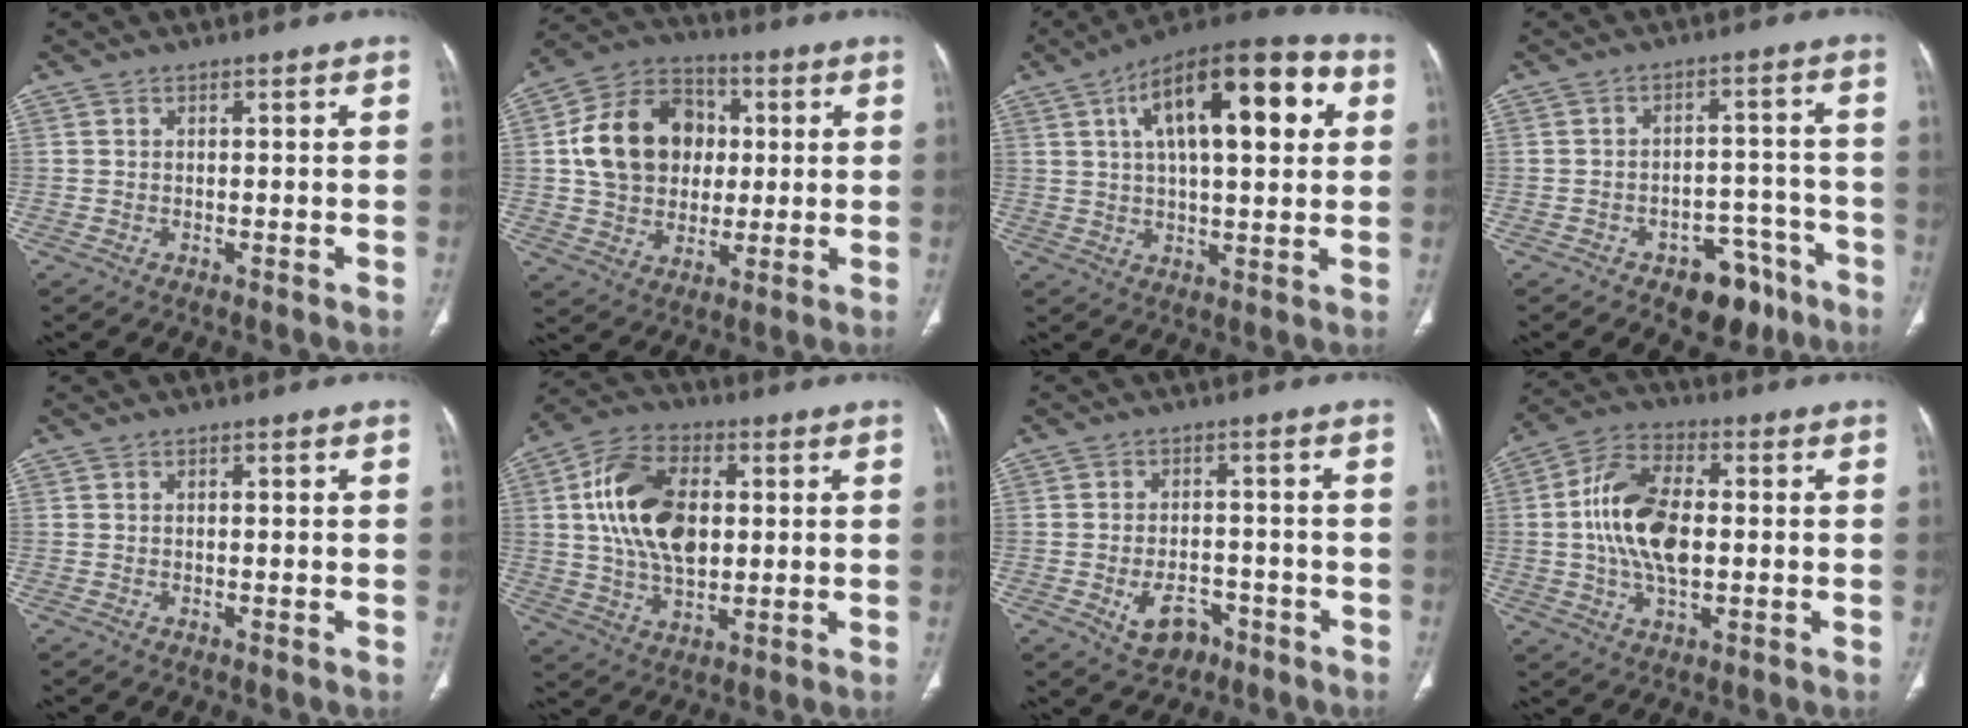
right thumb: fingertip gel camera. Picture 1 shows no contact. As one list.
[{"total": 17.1, "force": [2.2, 13.7, 10.0], "torque": [-0.150, 0.018, 0.037]}, {"total": 21.2, "force": [6.5, 8.5, 18.3], "torque": [-0.265, 0.014, 0.091]}, {"total": 9.6, "force": [-6.3, 5.6, 4.6], "torque": [-0.027, 0.053, -0.083]}, {"total": 0.6, "force": [0.1, 0.2, 0.5], "torque": [-0.012, 0.001, 0.002]}, {"total": 16.6, "force": [2.5, 10.2, 12.9], "torque": [-0.222, 0.006, 0.043]}, {"total": 6.6, "force": [-3.2, 4.4, 3.7], "torque": [-0.045, 0.026, -0.043]}, {"total": 14.5, "force": [0.2, 8.1, 12.1], "torque": [-0.229, 0.018, -0.001]}]